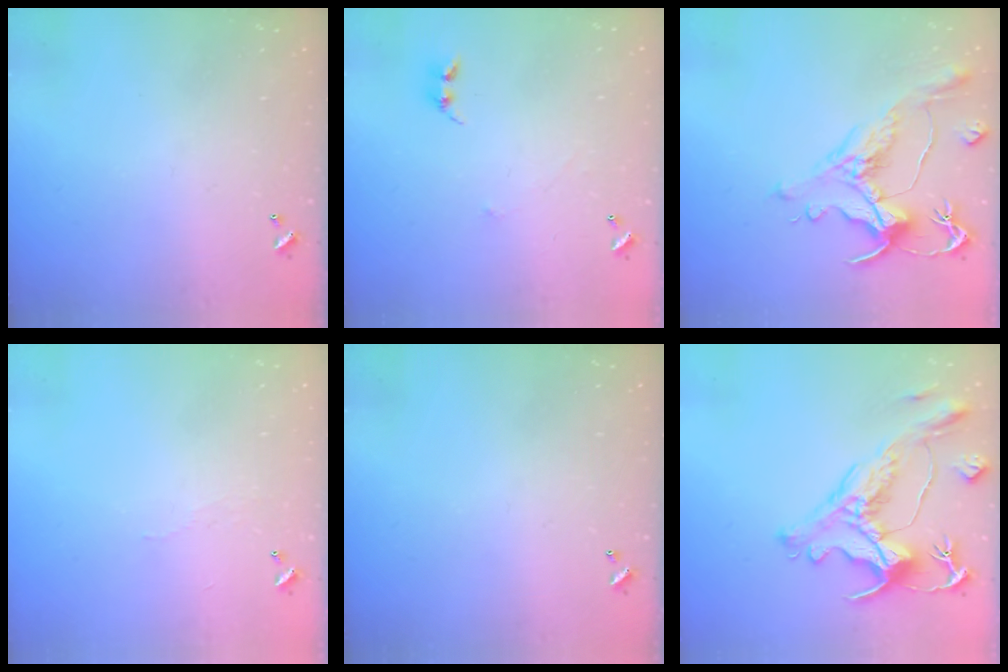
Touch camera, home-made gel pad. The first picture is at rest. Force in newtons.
{"total": 2.6, "press": 2.6, "slide": 0.3}
{"total": 1.7, "press": 0.9, "slide": 1.4}
{"total": 2.0, "press": 1.9, "slide": 0.4}
{"total": 0.0}
{"total": 3.1, "press": 2.8, "slide": 1.4}